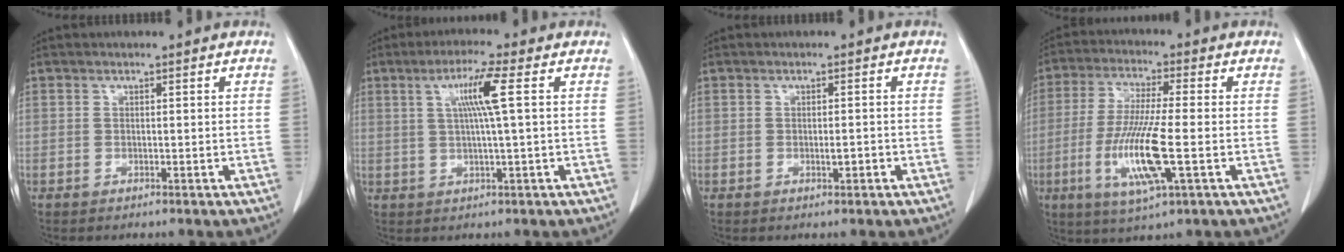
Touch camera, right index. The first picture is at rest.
{"total": 6.6, "force": [1.6, -0.5, 6.4], "torque": [-0.118, 0.004, 0.033]}
{"total": 1.7, "force": [-0.5, 0.6, 1.5], "torque": [-0.030, -0.001, -0.005]}
{"total": 12.6, "force": [-3.2, 1.0, 12.1], "torque": [-0.249, -0.020, -0.061]}